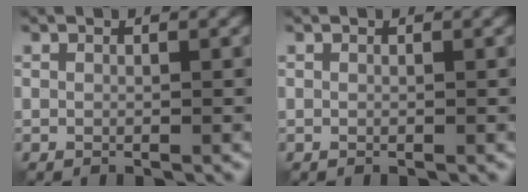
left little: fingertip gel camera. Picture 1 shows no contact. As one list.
[{"total": 0.0}]